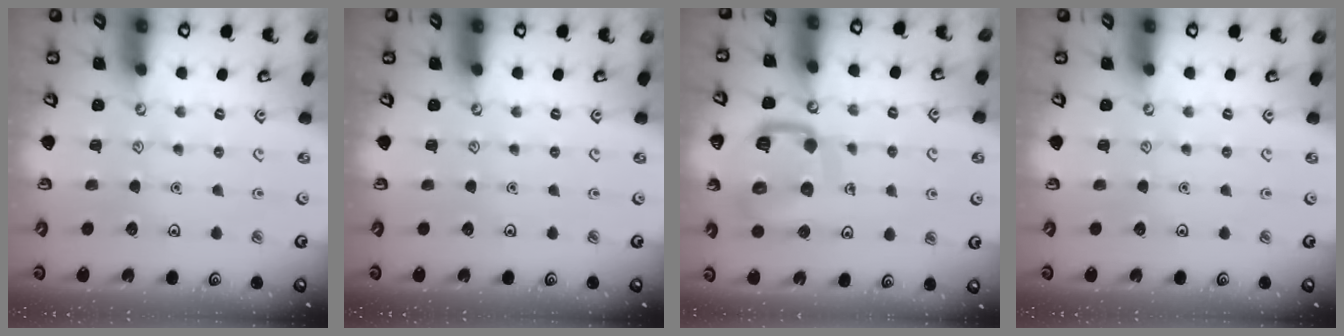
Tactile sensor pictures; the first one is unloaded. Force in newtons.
{"total": 0.0}
{"total": 15.7, "press": 15.6, "slide": 1.6}
{"total": 0.0}